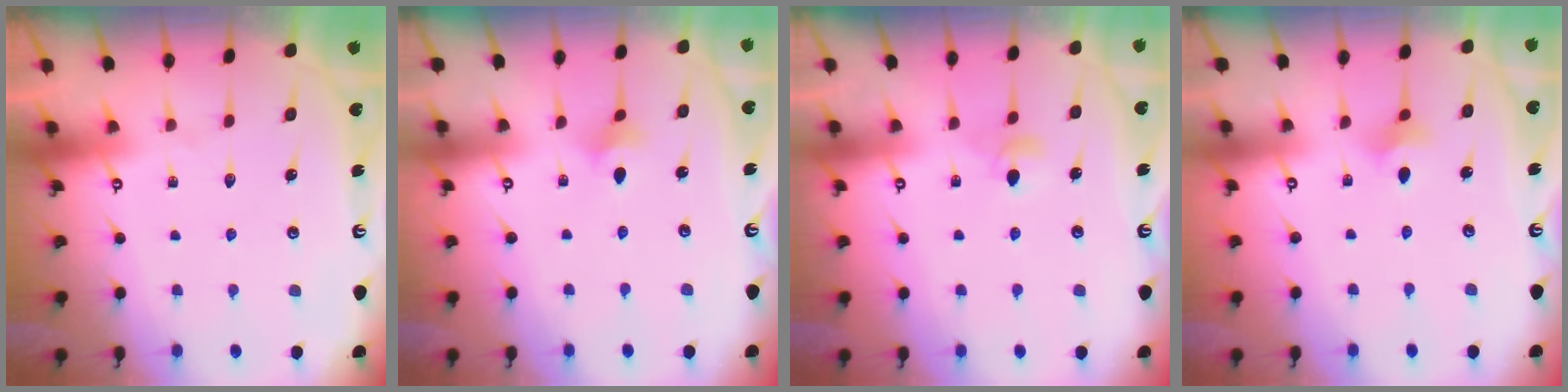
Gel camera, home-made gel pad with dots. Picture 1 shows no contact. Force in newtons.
{"total": 2.9, "press": 2.8, "slide": 0.6}
{"total": 4.1, "press": 4.0, "slide": 0.8}
{"total": 4.3, "press": 4.2, "slide": 1.0}